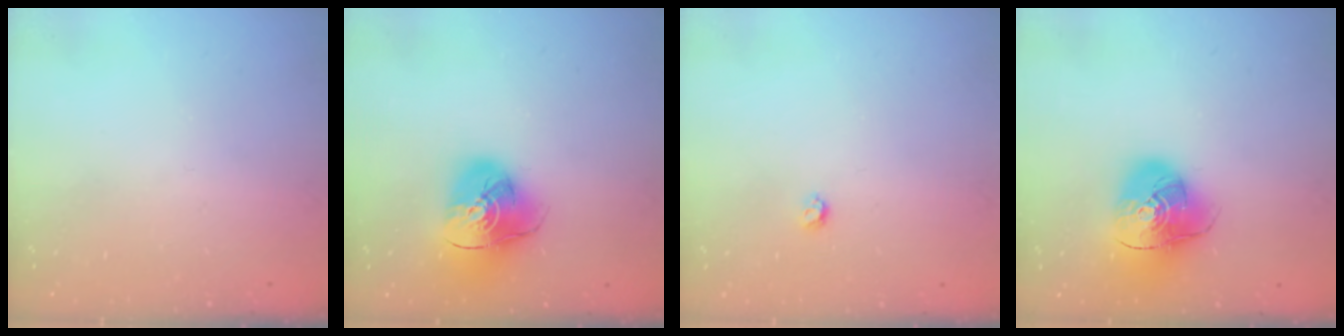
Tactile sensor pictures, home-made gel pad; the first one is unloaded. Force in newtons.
{"total": 16.1, "press": 16.0, "slide": 2.1}
{"total": 3.2, "press": 3.2, "slide": 0.5}
{"total": 15.6, "press": 15.4, "slide": 2.4}